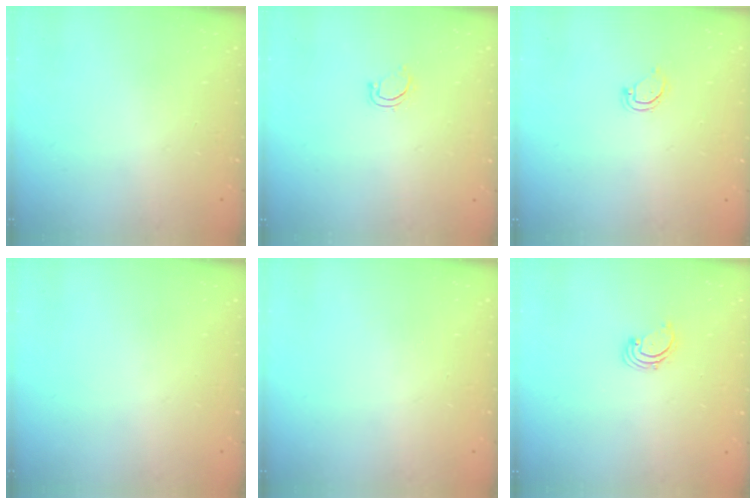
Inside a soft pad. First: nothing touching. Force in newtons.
{"total": 3.4, "press": 3.4, "slide": 0.3}
{"total": 3.1, "press": 3.1, "slide": 0.4}
{"total": 0.0}
{"total": 0.0}
{"total": 1.7, "press": 1.6, "slide": 0.2}